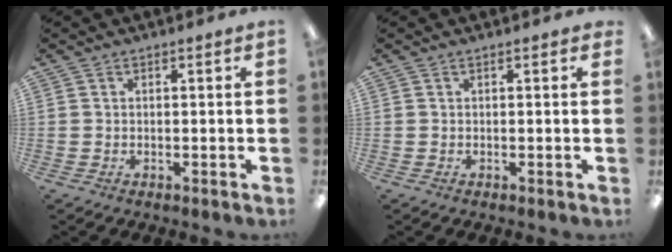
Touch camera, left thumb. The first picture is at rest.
{"total": 0.0}